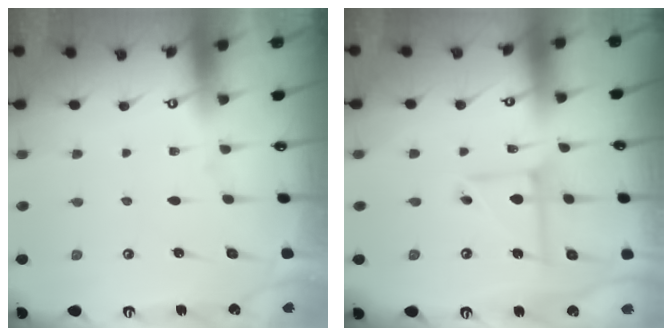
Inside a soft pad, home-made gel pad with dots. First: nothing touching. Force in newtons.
{"total": 7.8, "press": 7.8, "slide": 0.5}